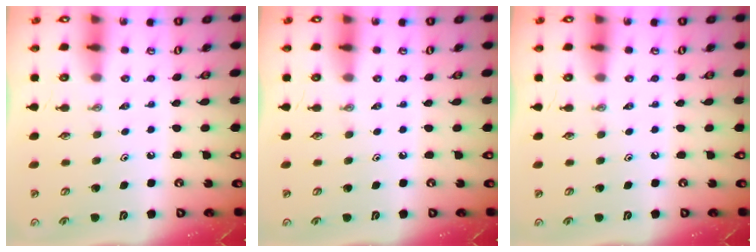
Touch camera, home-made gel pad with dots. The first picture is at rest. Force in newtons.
{"total": 0.0}
{"total": 0.0}